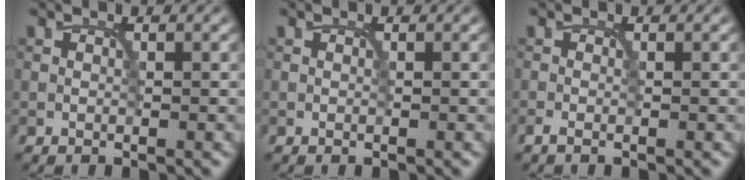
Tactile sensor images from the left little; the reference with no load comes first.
{"total": 0.0}
{"total": 0.8, "force": [-0.5, 0.1, 0.6], "torque": [-0.012, -0.003, -0.010]}